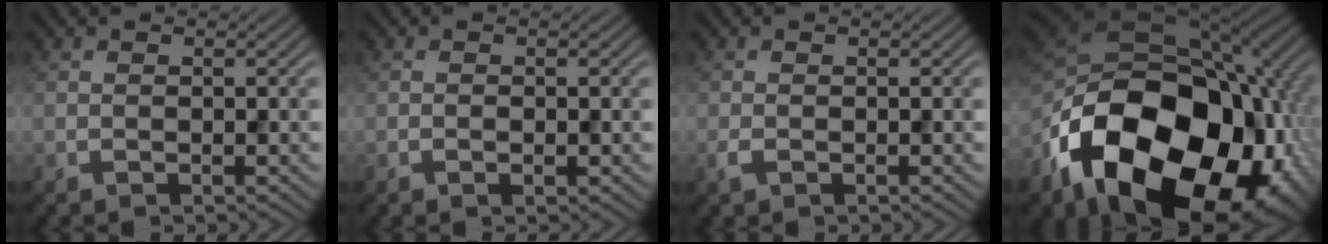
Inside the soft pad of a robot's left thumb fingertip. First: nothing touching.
{"total": 0.6, "force": [-0.3, 0.3, 0.5], "torque": [-0.008, -0.003, -0.002]}
{"total": 1.1, "force": [-0.4, 0.6, 0.8], "torque": [-0.023, -0.001, -0.005]}
{"total": 22.3, "force": [-8.7, 14.1, 14.9], "torque": [-0.323, -0.048, -0.123]}